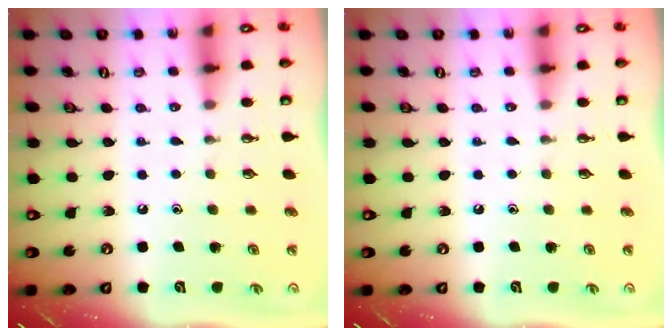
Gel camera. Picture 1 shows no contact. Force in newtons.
{"total": 0.0}